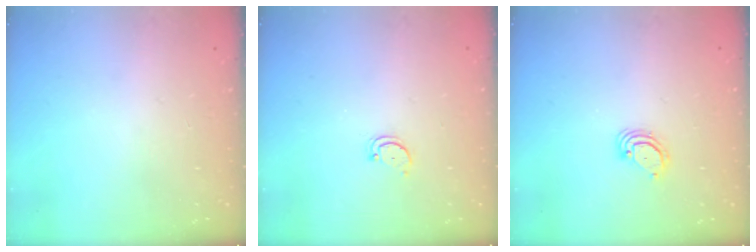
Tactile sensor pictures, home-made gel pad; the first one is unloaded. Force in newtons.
{"total": 2.5, "press": 2.4, "slide": 0.5}
{"total": 3.2, "press": 3.2, "slide": 0.2}